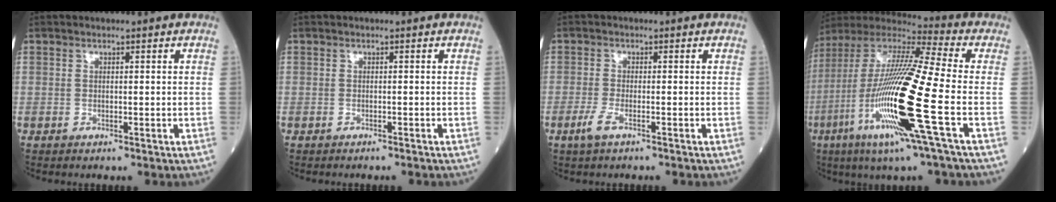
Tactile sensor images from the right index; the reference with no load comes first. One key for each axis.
{"total": 1.0, "fx": -0.9, "fy": -0.1, "fz": 0.4, "tx": -0.007, "ty": 0.000, "tz": -0.012}
{"total": 2.6, "fx": -1.6, "fy": 0.3, "fz": 2.0, "tx": -0.053, "ty": -0.006, "tz": -0.035}
{"total": 22.2, "fx": -6.4, "fy": 0.4, "fz": 21.3, "tx": -0.446, "ty": -0.033, "tz": -0.131}